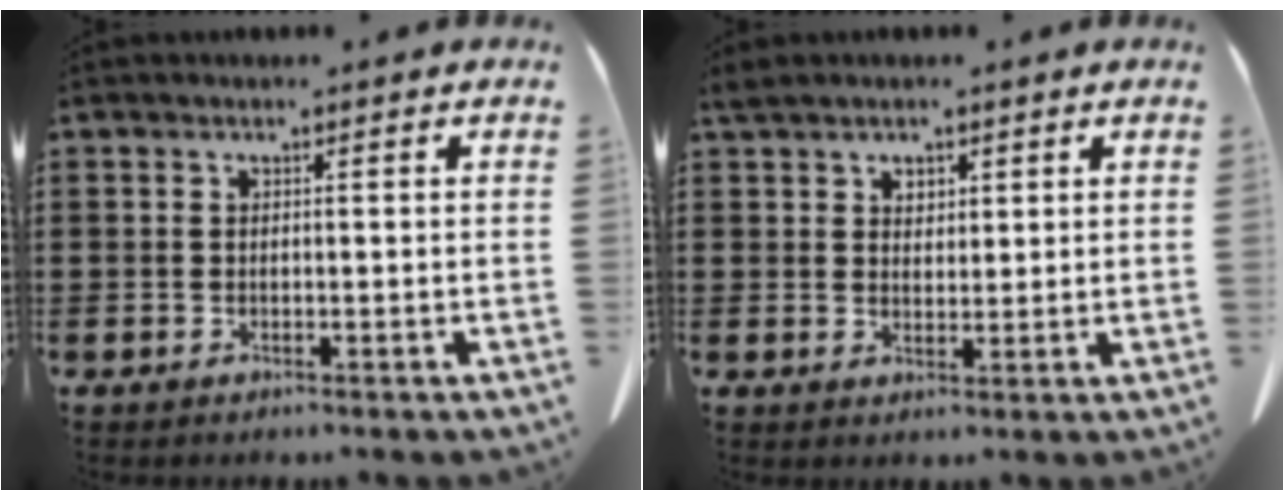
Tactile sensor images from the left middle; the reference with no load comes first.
{"total": 2.7, "force": [2.1, 1.6, 0.7], "torque": [-0.013, 0.003, 0.039]}